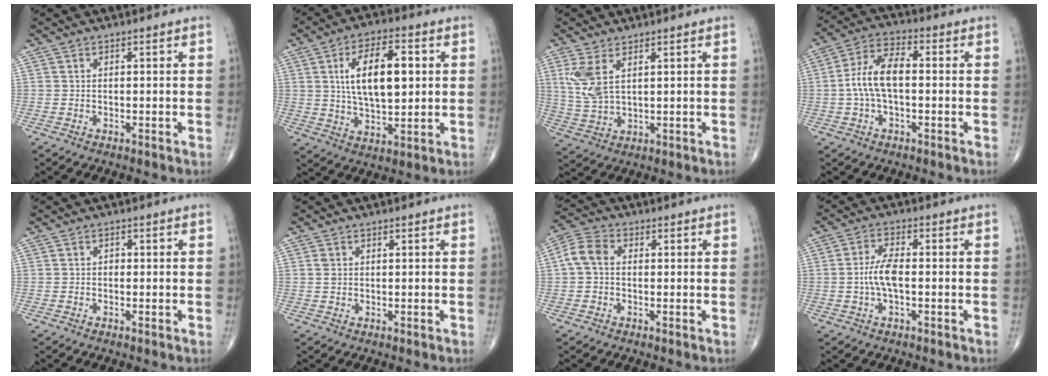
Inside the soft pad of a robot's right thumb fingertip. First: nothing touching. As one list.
[{"total": 14.0, "force": [2.6, 6.6, 12.1], "torque": [-0.190, -0.003, 0.048]}, {"total": 6.6, "force": [2.6, 3.0, 5.3], "torque": [-0.122, -0.009, 0.063]}, {"total": 9.5, "force": [-0.4, 4.7, 8.2], "torque": [-0.168, 0.030, -0.014]}, {"total": 0.6, "force": [-0.1, 0.5, 0.3], "torque": [-0.001, 0.002, -0.007]}, {"total": 1.3, "force": [0.2, 1.0, 0.7], "torque": [-0.012, -0.001, 0.006]}, {"total": 5.3, "force": [0.2, 3.9, 3.7], "torque": [-0.075, 0.017, -0.004]}, {"total": 5.4, "force": [-0.7, 2.0, 4.9], "torque": [-0.108, 0.013, -0.017]}]